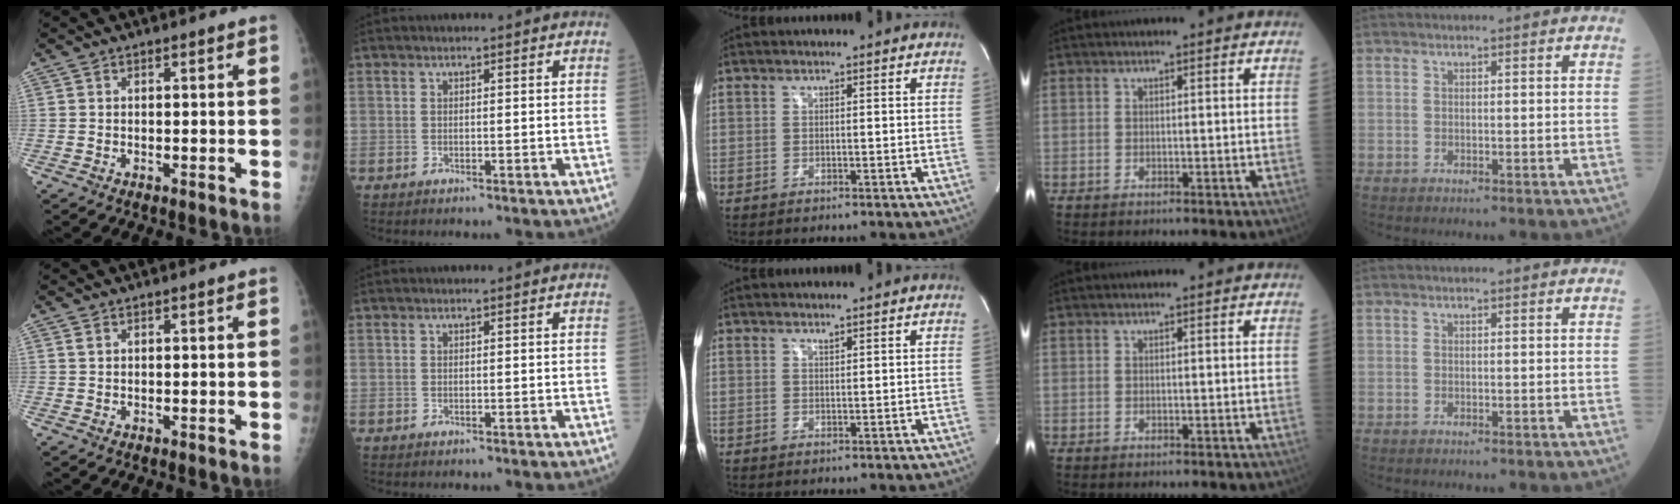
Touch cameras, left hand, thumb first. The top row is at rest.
{"thumb": {"total": 0.6, "force": [0.4, 0.3, 0.3], "torque": [-0.006, 0.002, 0.008]}, "middle": {"total": 0.6, "force": [0.5, 0.0, 0.2], "torque": [-0.010, -0.001, 0.011]}}